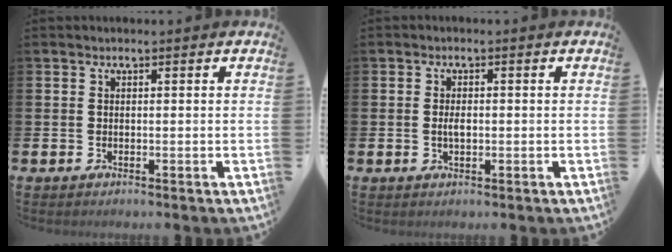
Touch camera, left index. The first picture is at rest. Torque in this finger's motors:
{"motor_torque": [0.53, 0.17, 0.02, 0.05]}